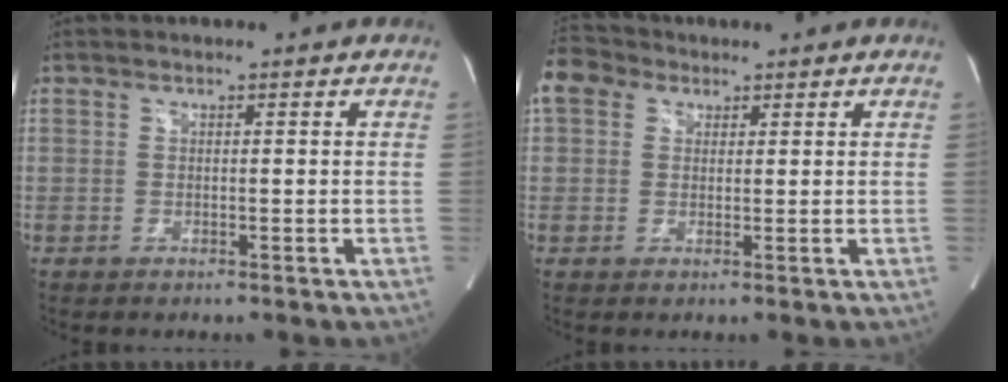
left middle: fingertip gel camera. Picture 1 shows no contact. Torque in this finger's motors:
{"motor_torque": [0.43, -0.40, 0.37, 0.04]}